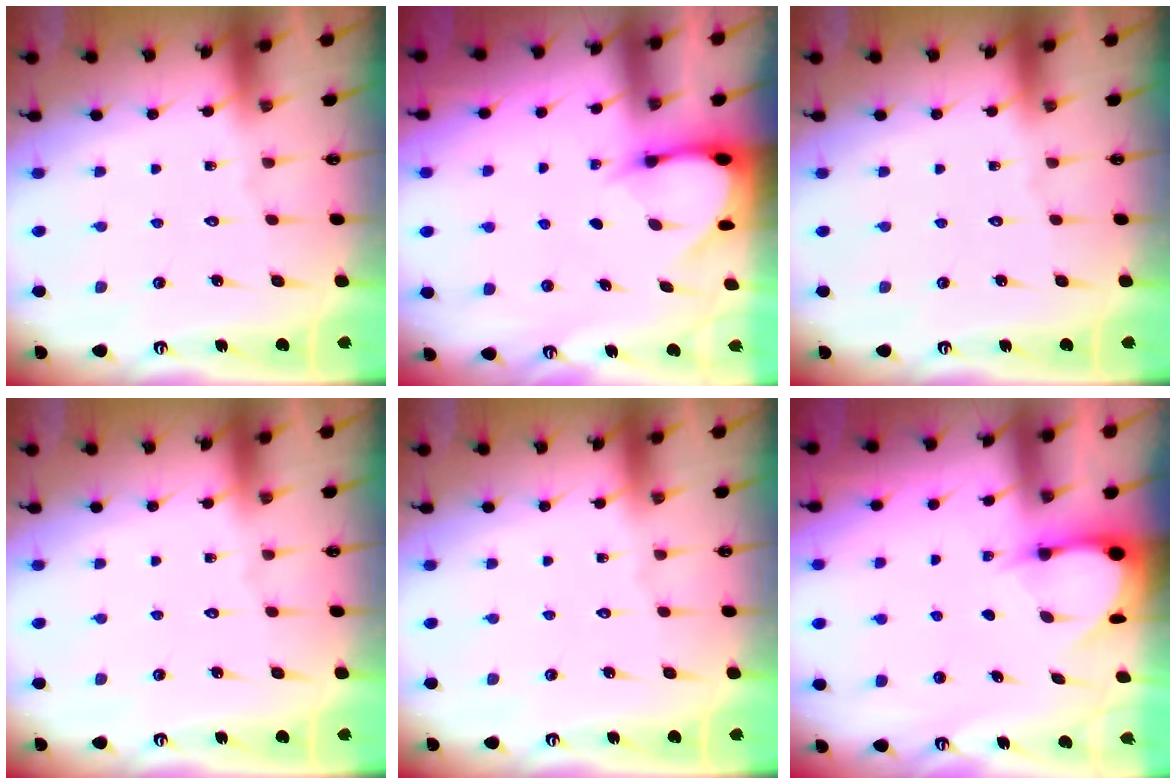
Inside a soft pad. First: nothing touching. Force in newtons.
{"total": 3.7, "press": 3.6, "slide": 0.2}
{"total": 0.0}
{"total": 0.0}
{"total": 0.0}
{"total": 3.5, "press": 3.4, "slide": 0.4}